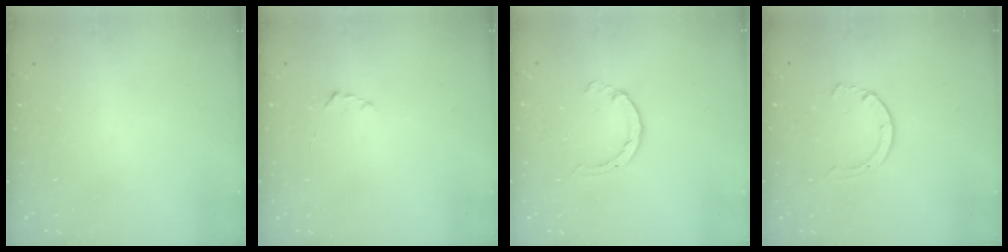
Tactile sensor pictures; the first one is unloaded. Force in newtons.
{"total": 1.9, "press": 1.9, "slide": 0.2}
{"total": 2.6, "press": 2.6, "slide": 0.4}
{"total": 2.8, "press": 2.8, "slide": 0.4}